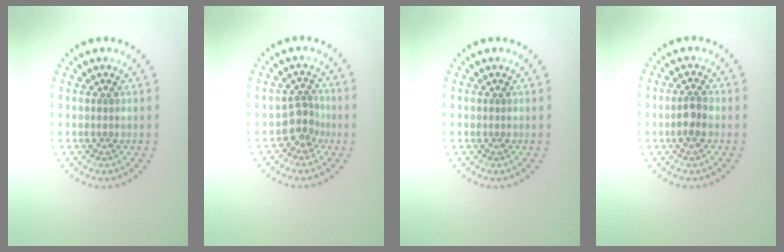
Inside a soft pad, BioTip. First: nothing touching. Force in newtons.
{"total": 2.2, "press": 1.7, "slide": 1.4}
{"total": 0.0}
{"total": 1.8, "press": 1.8, "slide": 0.5}